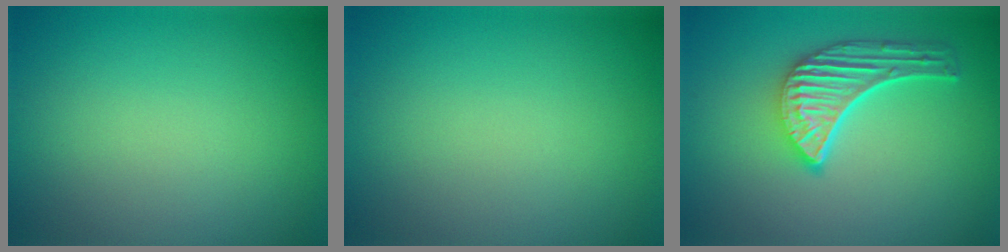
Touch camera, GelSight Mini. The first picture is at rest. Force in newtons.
{"total": 0.0}
{"total": 5.0, "press": 3.8, "slide": 3.2}